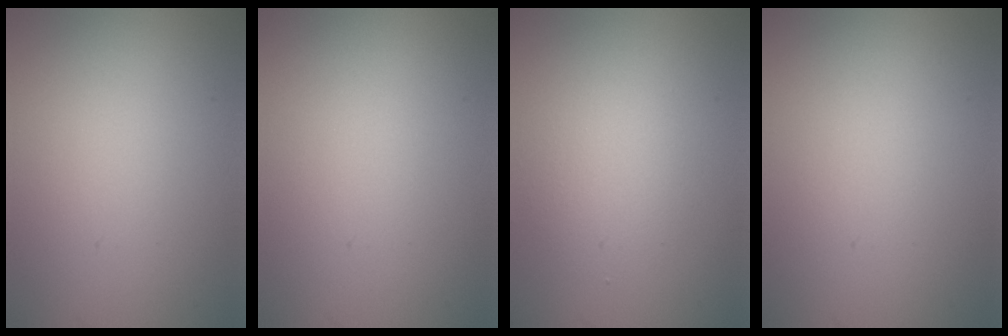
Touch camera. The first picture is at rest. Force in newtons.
{"total": 0.0}
{"total": 2.3, "press": 2.3, "slide": 0.2}
{"total": 0.0}